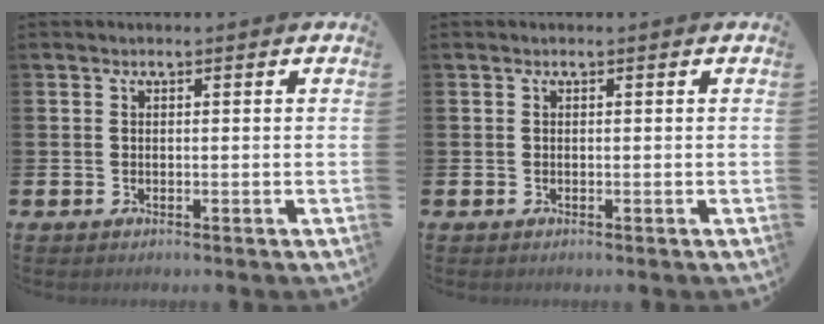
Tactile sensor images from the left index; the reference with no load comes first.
{"total": 0.0}